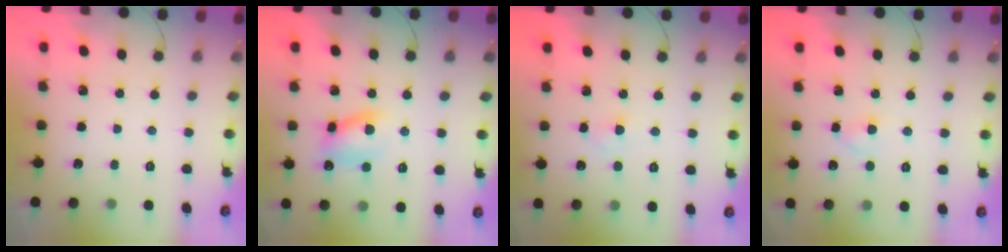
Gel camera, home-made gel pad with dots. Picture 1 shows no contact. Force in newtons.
{"total": 9.3, "press": 9.2, "slide": 1.5}
{"total": 2.1, "press": 1.8, "slide": 0.9}
{"total": 2.4, "press": 2.2, "slide": 1.0}